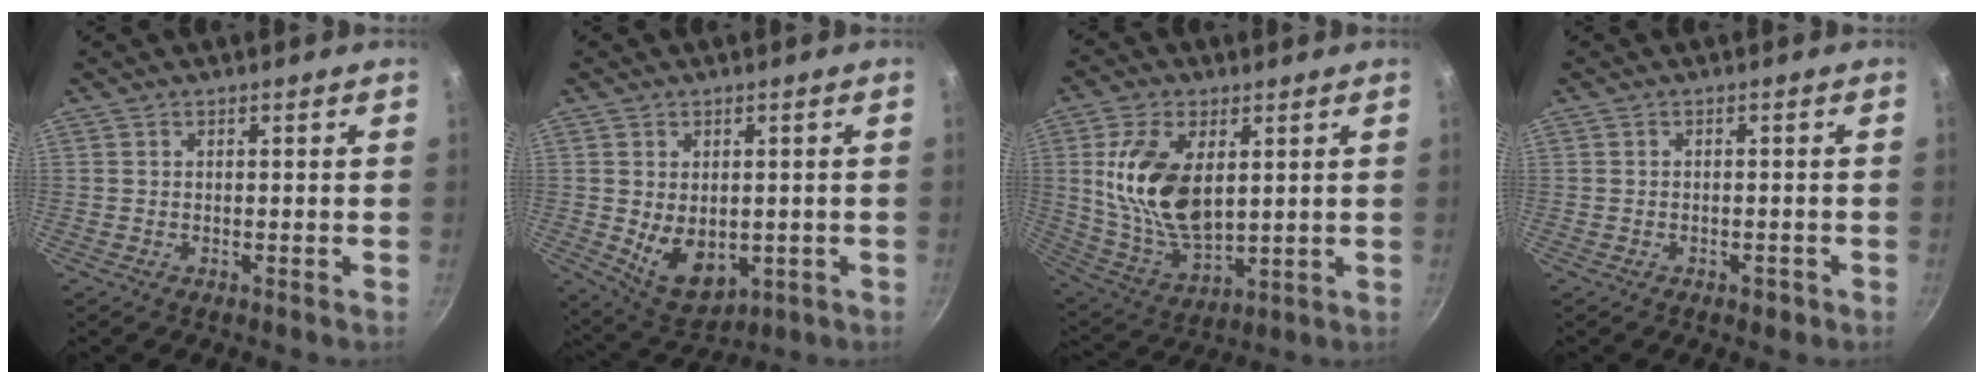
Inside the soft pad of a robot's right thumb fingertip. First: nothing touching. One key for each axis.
{"total": 9.3, "fx": -0.6, "fy": 6.4, "fz": 6.7, "tx": -0.091, "ty": -0.016, "tz": 0.015}
{"total": 16.0, "fx": 3.4, "fy": 9.0, "fz": 12.8, "tx": -0.234, "ty": -0.023, "tz": 0.076}
{"total": 1.8, "fx": -1.1, "fy": 1.1, "fz": 1.1, "tx": -0.013, "ty": 0.009, "tz": -0.007}